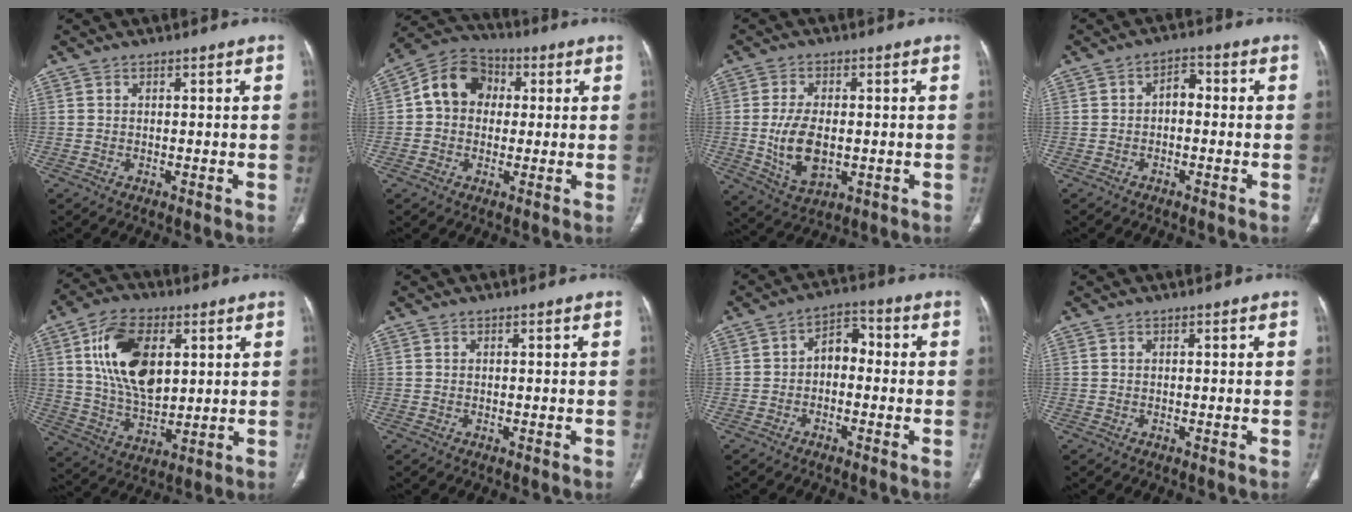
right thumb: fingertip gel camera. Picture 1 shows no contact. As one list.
[{"total": 10.5, "force": [1.4, 8.6, 5.8], "torque": [-0.078, 0.024, 0.009]}, {"total": 9.6, "force": [-0.9, 5.4, 7.9], "torque": [-0.142, -0.009, -0.006]}, {"total": 3.3, "force": [-0.5, 2.1, 2.4], "torque": [-0.027, 0.017, -0.019]}, {"total": 16.9, "force": [4.9, 9.7, 12.9], "torque": [-0.216, -0.015, 0.097]}, {"total": 0.0}, {"total": 5.3, "force": [-0.8, 3.7, 3.8], "torque": [-0.041, 0.029, -0.028]}, {"total": 0.0}]